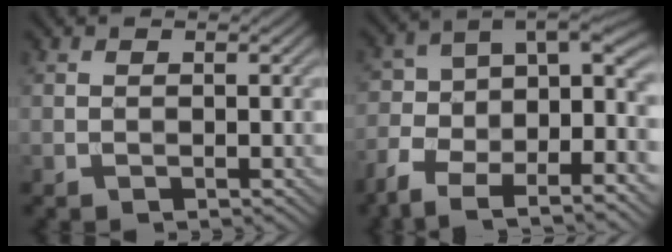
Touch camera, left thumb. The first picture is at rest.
{"total": 13.7, "force": [-6.3, 6.3, 10.4], "torque": [-0.200, -0.029, -0.102]}